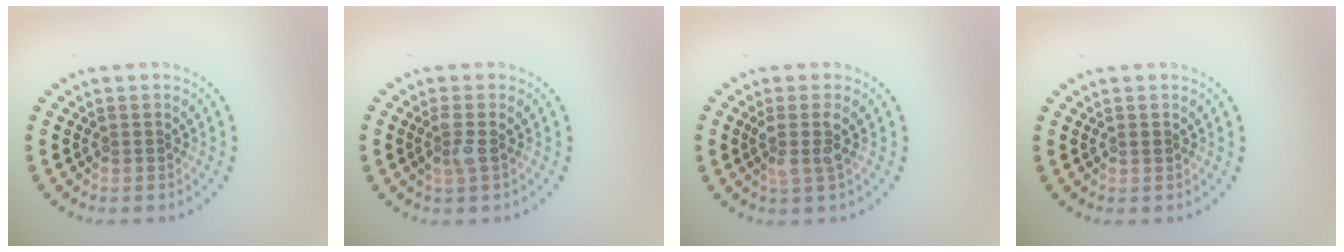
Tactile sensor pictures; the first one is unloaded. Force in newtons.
{"total": 1.6, "press": 1.3, "slide": 0.9}
{"total": 2.1, "press": 1.6, "slide": 1.3}
{"total": 0.5, "press": 0.5, "slide": 0.1}